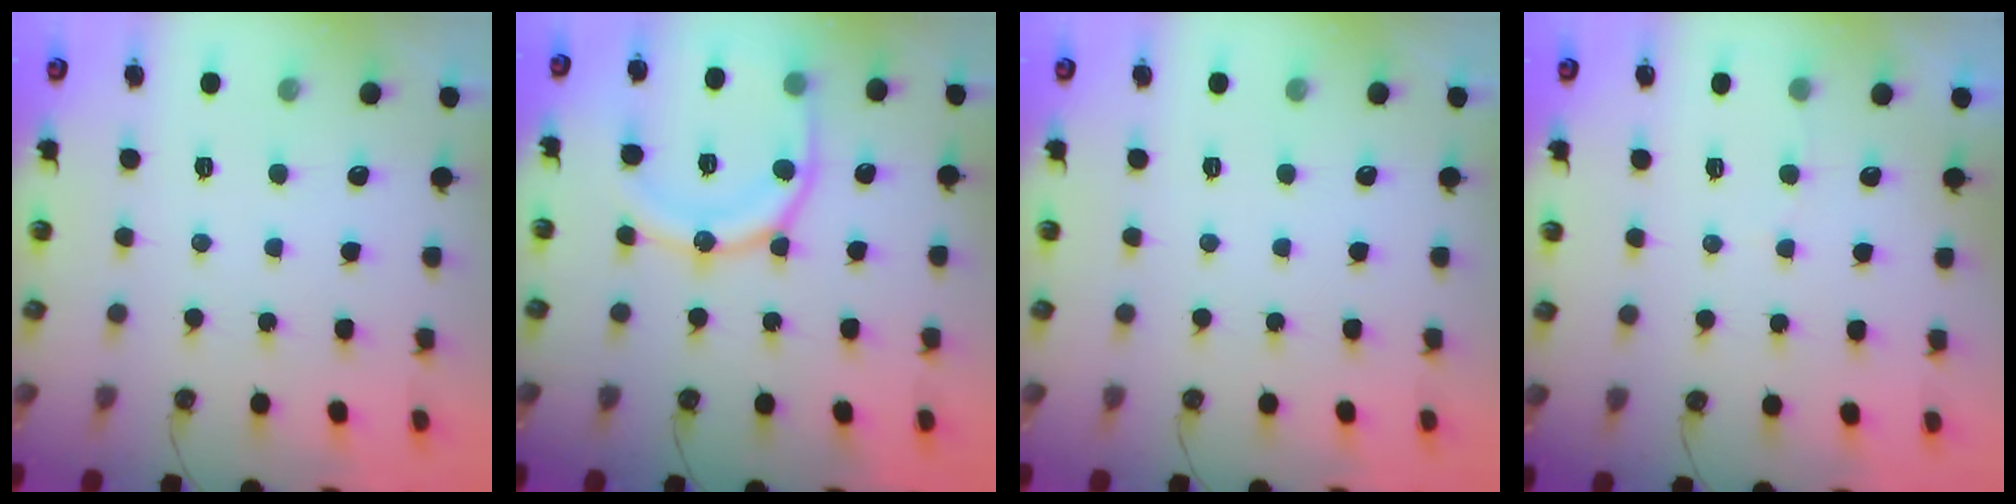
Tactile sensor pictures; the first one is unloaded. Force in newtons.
{"total": 17.7, "press": 17.6, "slide": 1.8}
{"total": 0.0}
{"total": 2.3, "press": 2.3, "slide": 0.3}